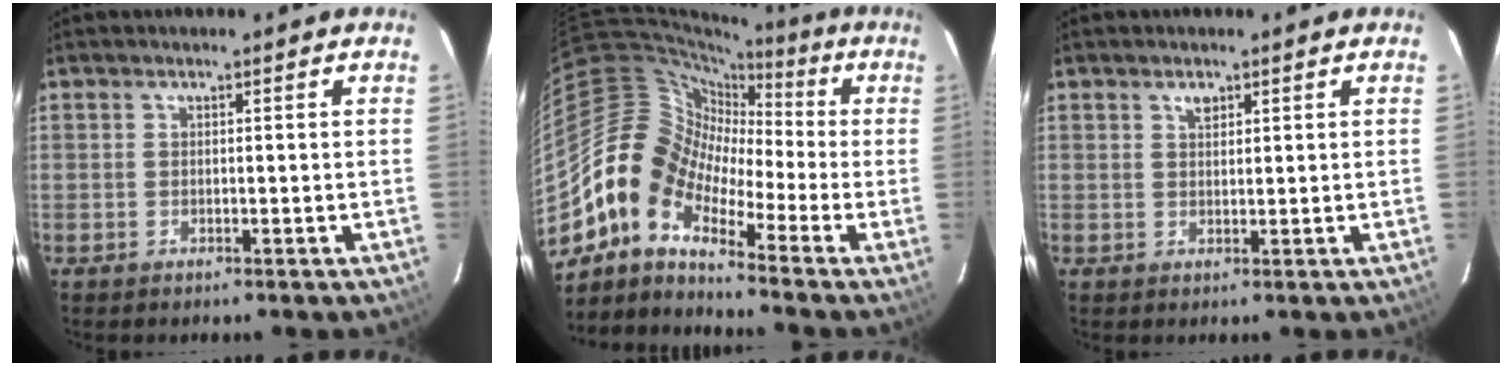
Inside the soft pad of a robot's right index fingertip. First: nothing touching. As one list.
[{"total": 10.4, "force": [-6.0, 6.3, 5.8], "torque": [-0.098, 0.029, -0.146]}, {"total": 1.8, "force": [1.1, 0.9, 0.9], "torque": [-0.015, 0.004, 0.021]}]